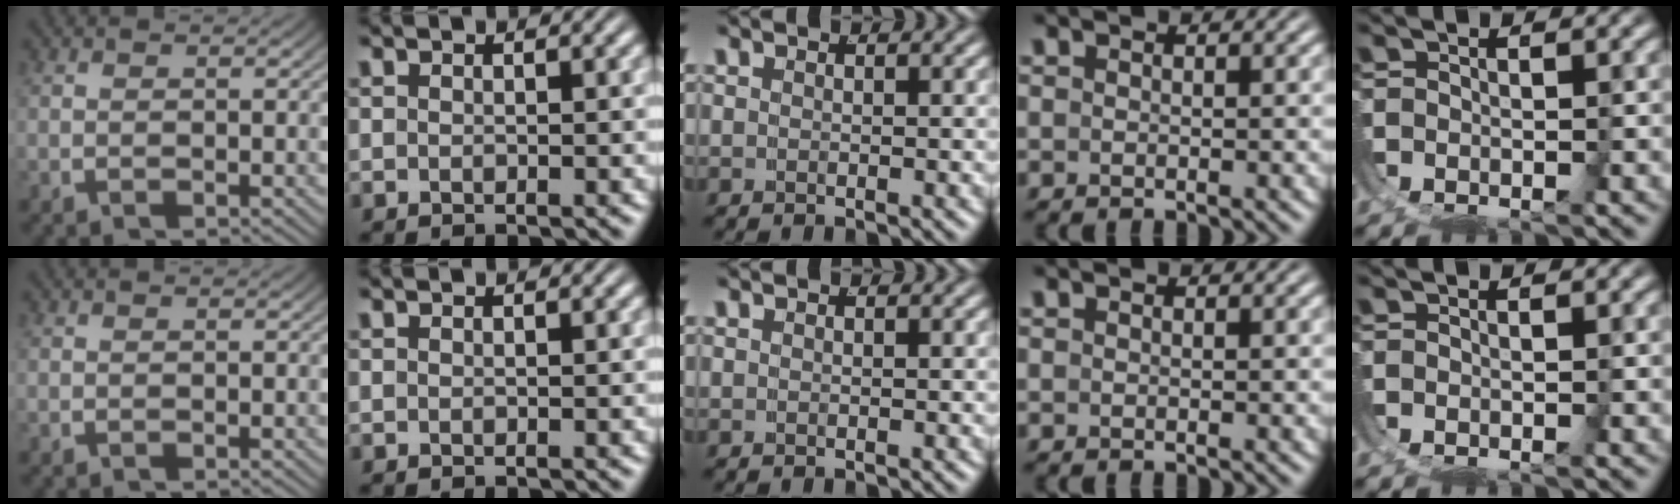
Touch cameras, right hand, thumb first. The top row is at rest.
{}